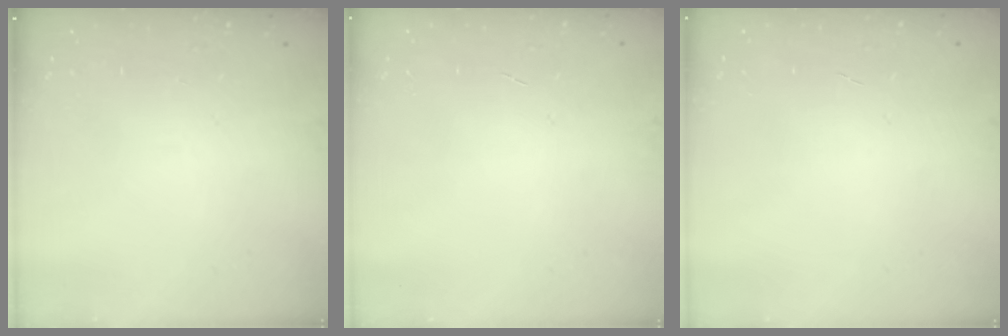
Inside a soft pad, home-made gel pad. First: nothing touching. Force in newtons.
{"total": 0.0}
{"total": 0.0}